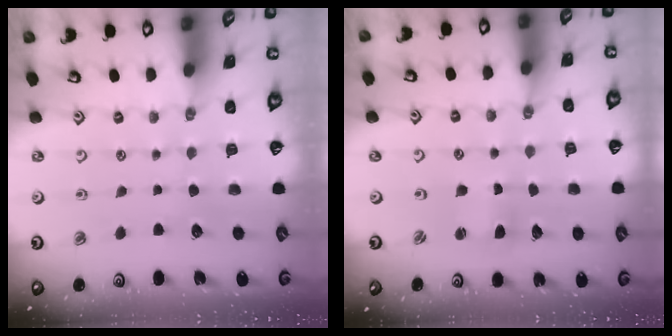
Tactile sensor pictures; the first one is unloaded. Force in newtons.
{"total": 2.7, "press": 2.7, "slide": 0.4}